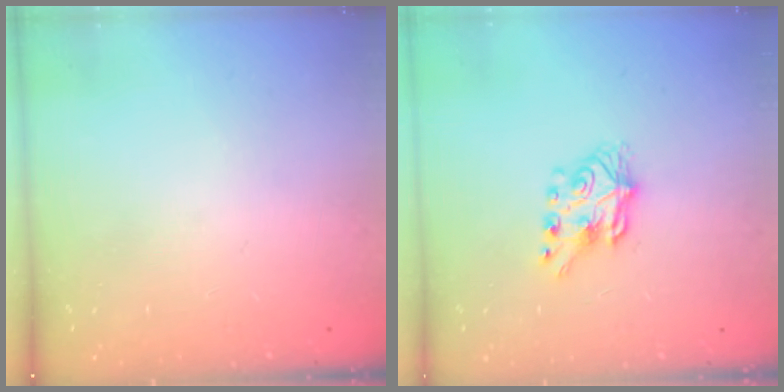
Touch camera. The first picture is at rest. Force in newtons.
{"total": 6.9, "press": 6.9, "slide": 0.3}